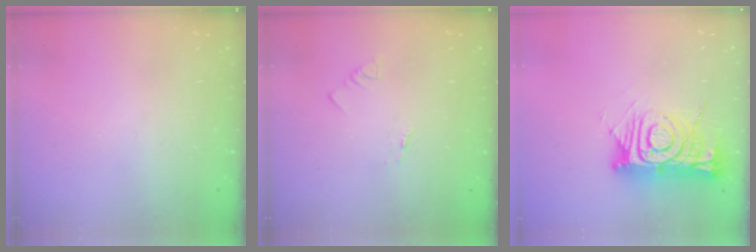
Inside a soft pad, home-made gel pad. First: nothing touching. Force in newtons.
{"total": 1.3, "press": 1.2, "slide": 0.1}
{"total": 13.6, "press": 13.5, "slide": 1.3}